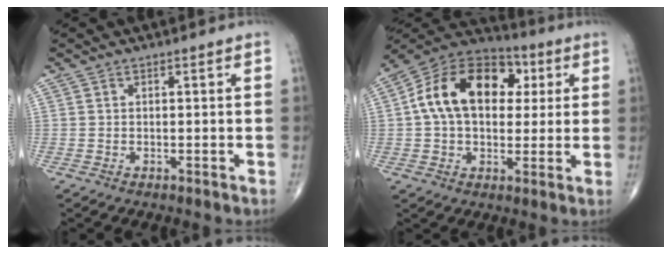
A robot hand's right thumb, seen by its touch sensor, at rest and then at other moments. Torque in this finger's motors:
{"motor_torque": [1.80, 1.84, 0.33, -0.08, 0.25]}